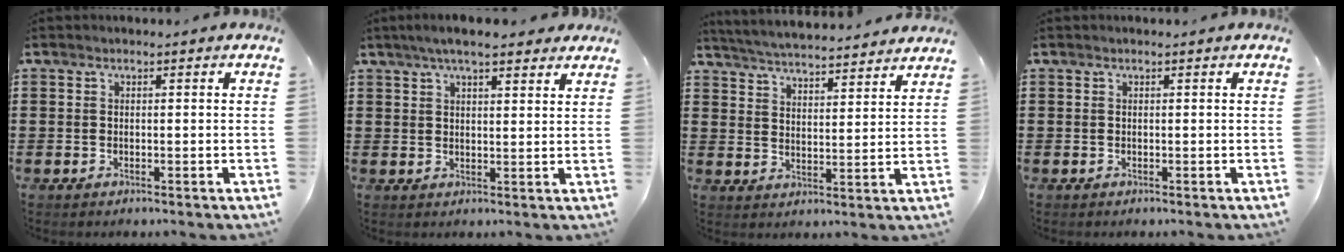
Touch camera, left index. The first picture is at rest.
{"total": 5.5, "force": [4.3, 1.1, 3.2], "torque": [-0.070, 0.002, 0.078]}
{"total": 4.5, "force": [4.4, -0.5, 0.5], "torque": [-0.031, -0.035, 0.074]}
{"total": 0.0}